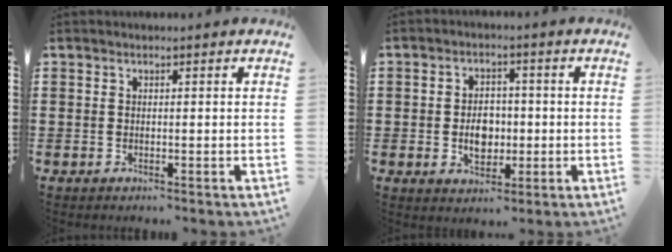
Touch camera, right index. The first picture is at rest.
{"total": 5.0, "force": [-0.6, 3.6, 3.4], "torque": [-0.053, 0.003, -0.016]}